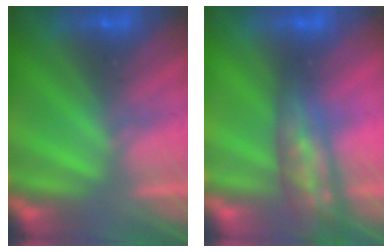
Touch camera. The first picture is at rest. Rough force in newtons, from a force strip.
{"total": 3.0}